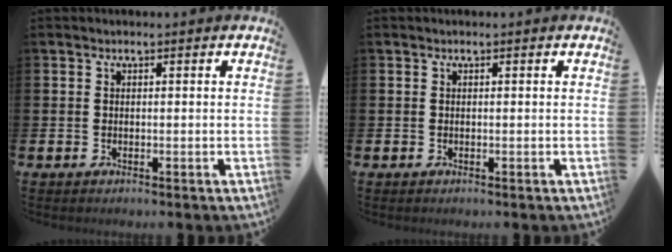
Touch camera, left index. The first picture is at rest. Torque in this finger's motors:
{"motor_torque": [-0.01, 0.00, 0.00, 0.01]}